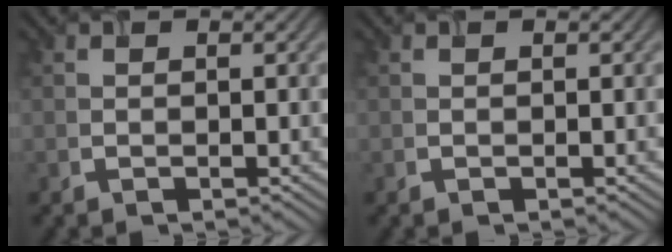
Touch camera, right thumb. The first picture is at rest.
{"total": 0.0}